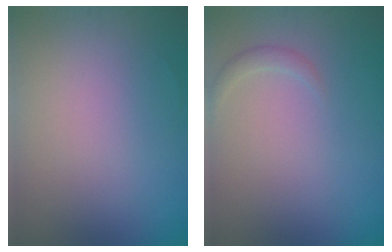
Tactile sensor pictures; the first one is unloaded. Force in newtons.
{"total": 1.0, "press": 1.0, "slide": 0.0}